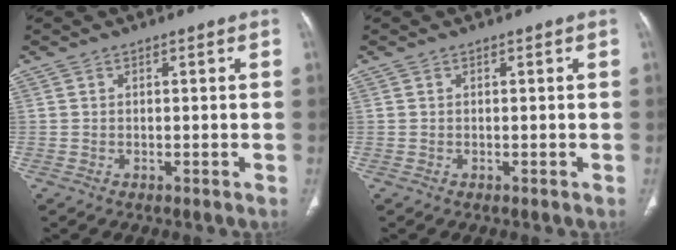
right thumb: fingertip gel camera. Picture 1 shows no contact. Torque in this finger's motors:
{"motor_torque": [-0.08, -0.15, 0.28, -0.06, 0.03]}